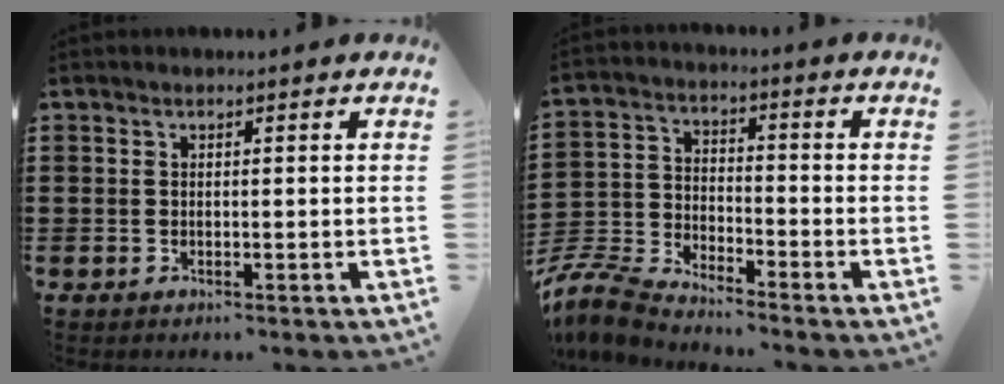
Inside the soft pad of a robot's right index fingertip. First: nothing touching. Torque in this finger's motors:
{"motor_torque": [-2.14, 0.00, -1.05, -0.21]}